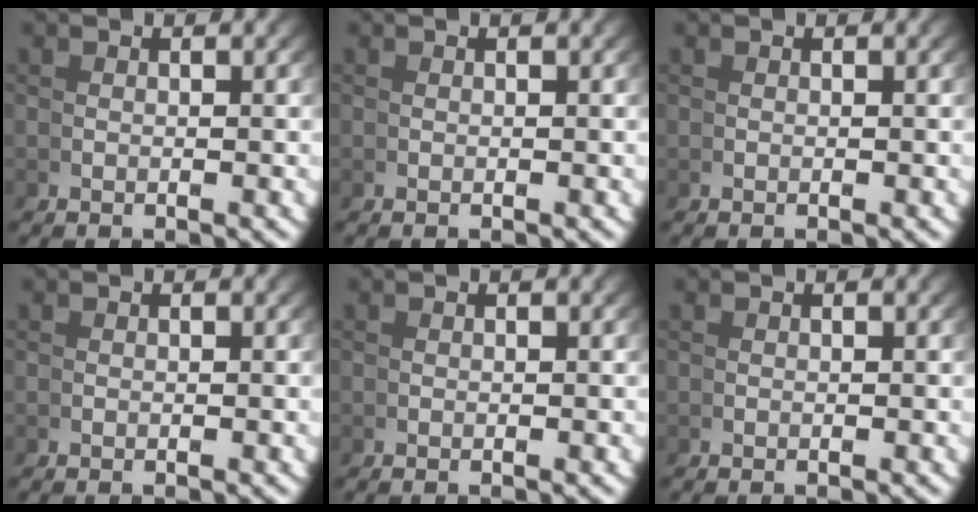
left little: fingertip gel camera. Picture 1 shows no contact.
{"total": 0.0}
{"total": 0.0}
{"total": 0.0}
{"total": 0.0}
{"total": 0.0}